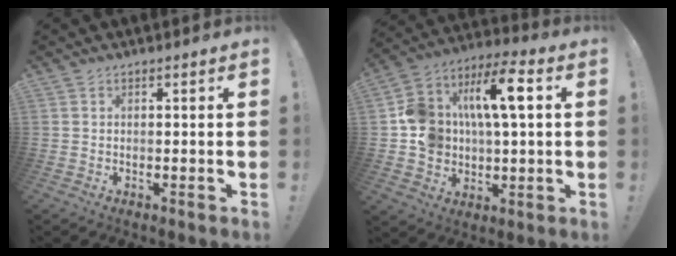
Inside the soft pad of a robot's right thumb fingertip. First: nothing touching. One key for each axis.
{"total": 14.4, "fx": 2.7, "fy": 10.2, "fz": 9.7, "tx": -0.161, "ty": 0.009, "tz": 0.052}